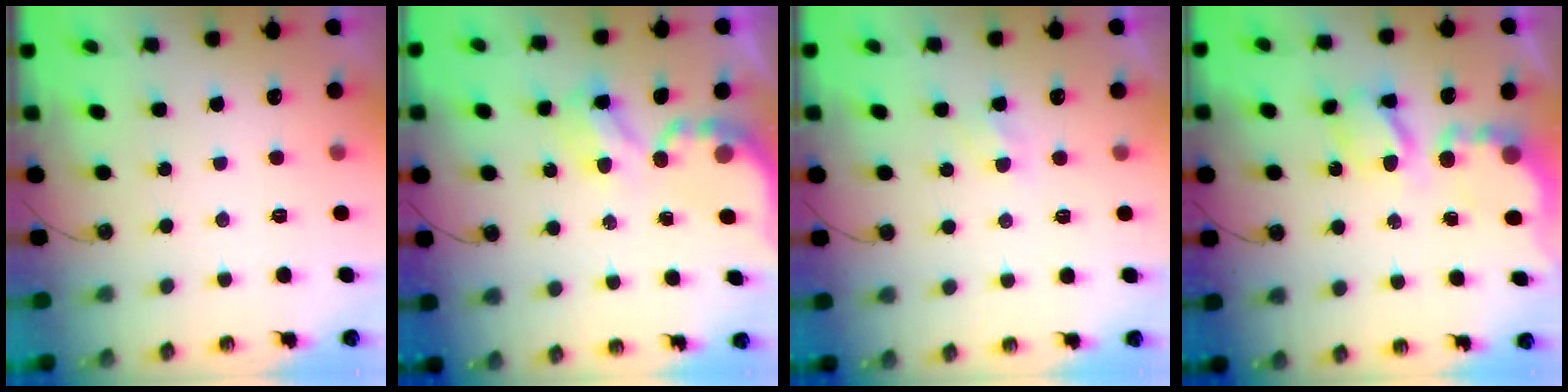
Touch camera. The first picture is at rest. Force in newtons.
{"total": 4.1, "press": 4.1, "slide": 0.2}
{"total": 2.3, "press": 2.3, "slide": 0.4}
{"total": 6.8, "press": 6.8, "slide": 0.3}